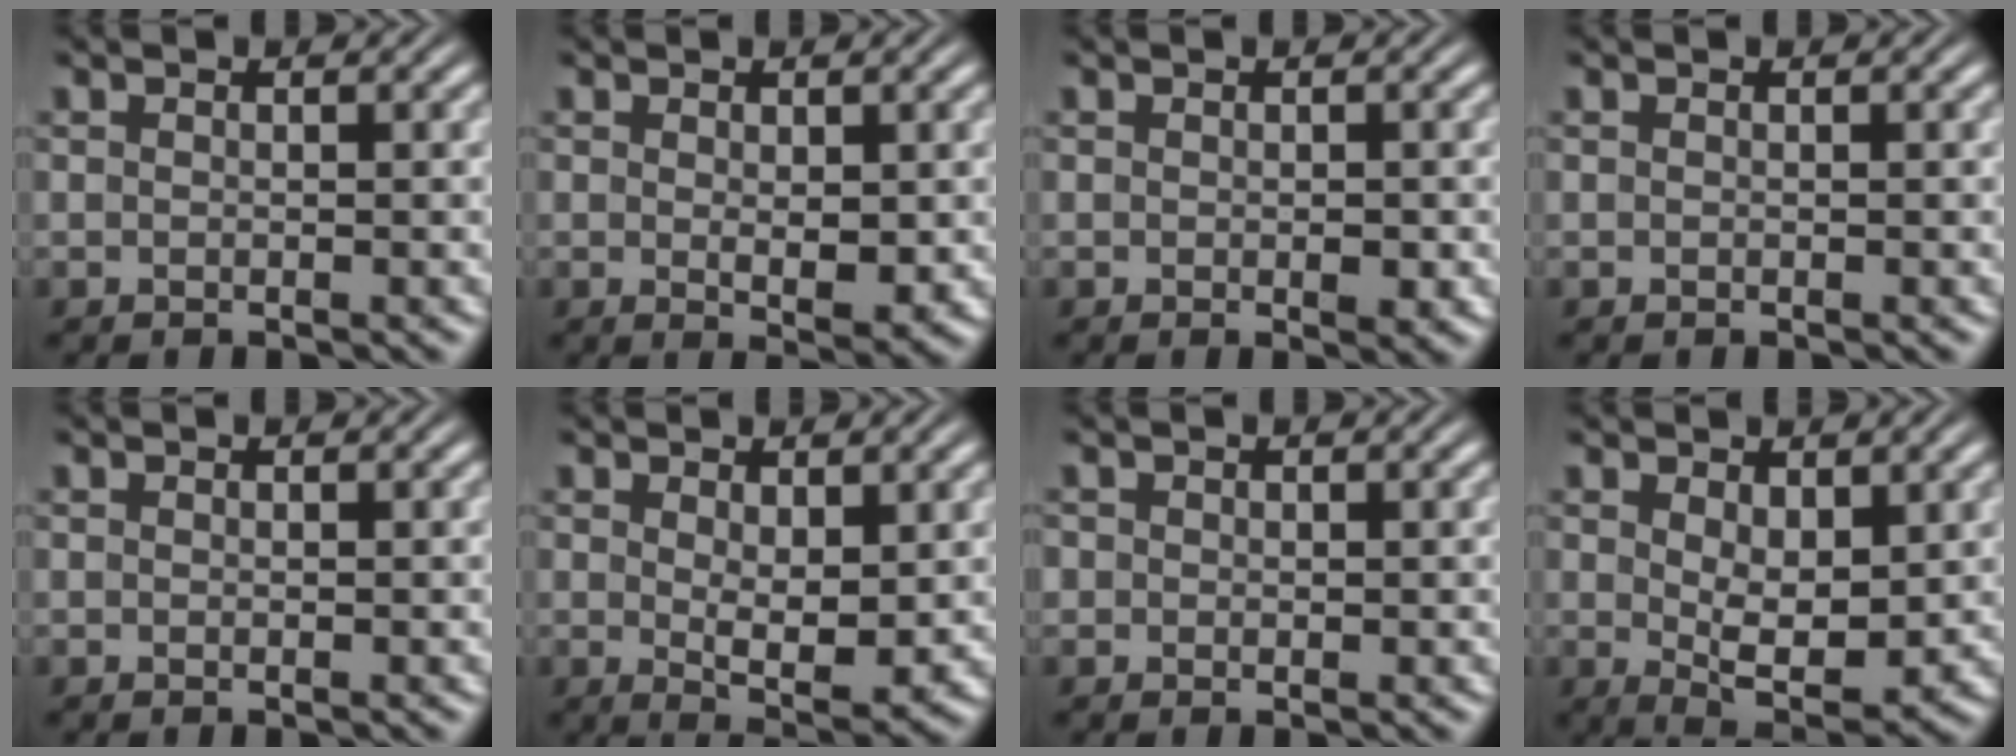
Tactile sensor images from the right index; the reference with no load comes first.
{"total": 2.2, "force": [-0.1, 0.7, 2.1], "torque": [-0.027, -0.019, 0.007]}
{"total": 1.2, "force": [-0.3, 0.6, 1.0], "torque": [-0.014, -0.007, -0.003]}
{"total": 0.0}
{"total": 0.0}
{"total": 3.5, "force": [0.3, 1.2, 3.3], "torque": [-0.055, -0.029, 0.014]}
{"total": 1.1, "force": [0.3, 1.0, 0.3], "torque": [-0.010, -0.008, 0.007]}
{"total": 4.4, "force": [0.0, 1.9, 4.0], "torque": [-0.062, -0.033, 0.012]}